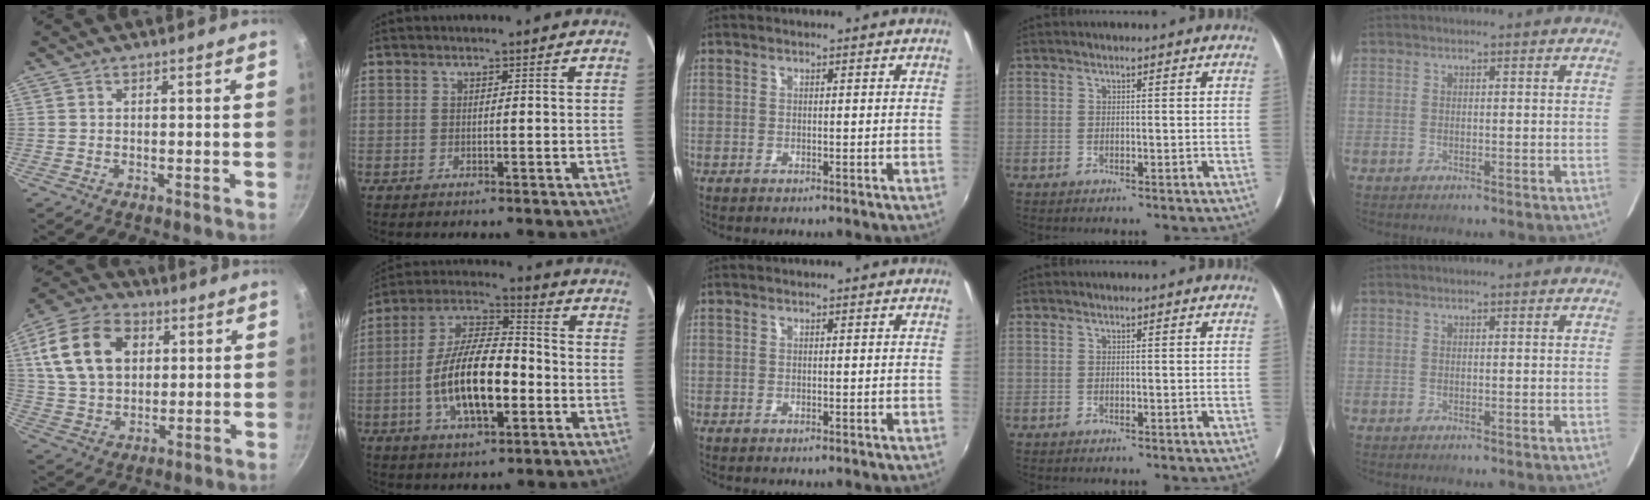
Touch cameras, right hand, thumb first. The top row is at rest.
{"thumb": {"total": 17.2, "force": [4.8, 12.2, 11.2], "torque": [-0.188, 0.007, 0.083]}, "index": {"total": 15.7, "force": [-4.0, 6.3, 13.9], "torque": [-0.268, 0.005, -0.071]}}